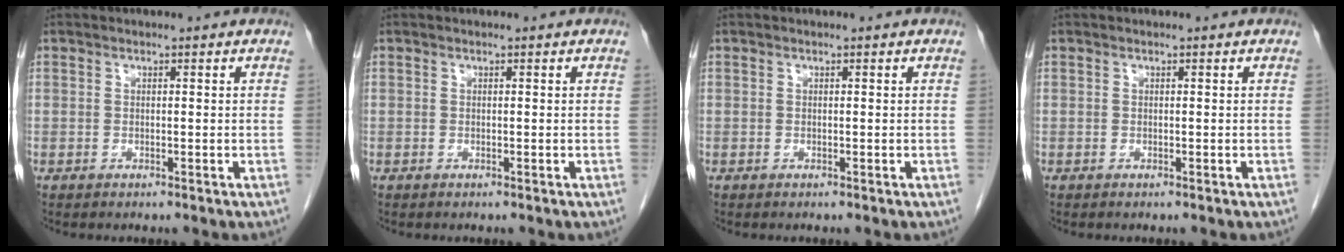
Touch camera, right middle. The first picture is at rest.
{"total": 0.0}
{"total": 0.0}
{"total": 0.0}